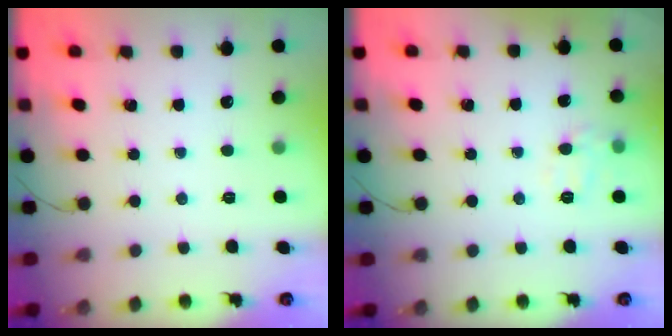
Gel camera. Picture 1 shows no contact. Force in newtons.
{"total": 7.2, "press": 7.1, "slide": 0.8}